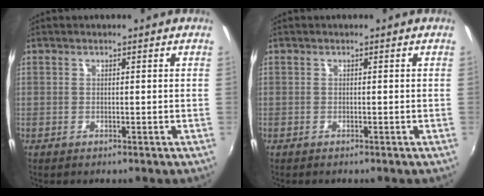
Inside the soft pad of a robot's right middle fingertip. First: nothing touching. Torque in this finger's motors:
{"motor_torque": [-0.17, -0.16, -0.05, -0.01]}